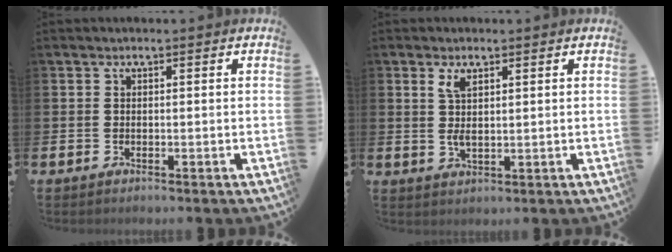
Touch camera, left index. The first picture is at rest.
{"total": 3.2, "force": [1.8, 1.2, 2.4], "torque": [-0.041, -0.004, 0.028]}